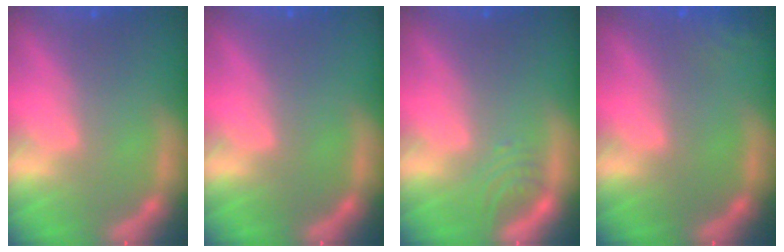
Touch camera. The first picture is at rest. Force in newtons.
{"total": 0.0}
{"total": 2.0}
{"total": 3.0}